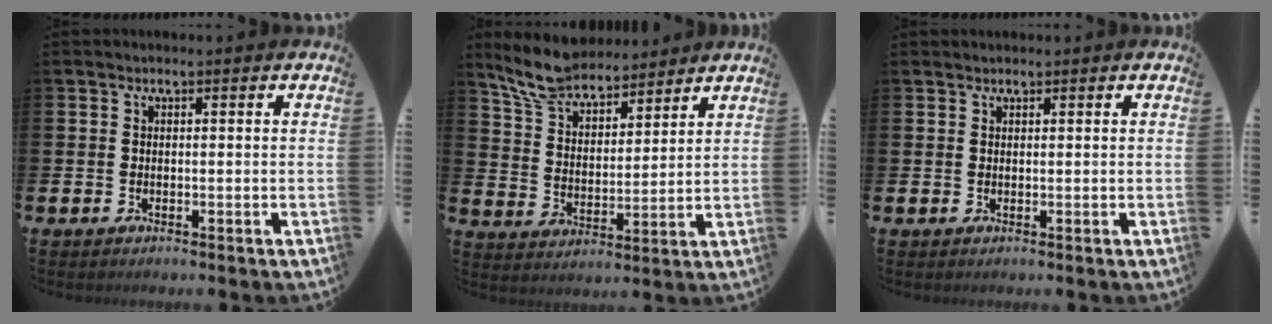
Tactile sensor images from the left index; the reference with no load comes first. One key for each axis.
{"total": 7.7, "fx": 7.2, "fy": 2.1, "fz": 2.0, "tx": -0.074, "ty": -0.029, "tz": 0.133}
{"total": 0.7, "fx": 0.7, "fy": 0.2, "fz": -0.1, "tx": 0.011, "ty": -0.002, "tz": 0.010}